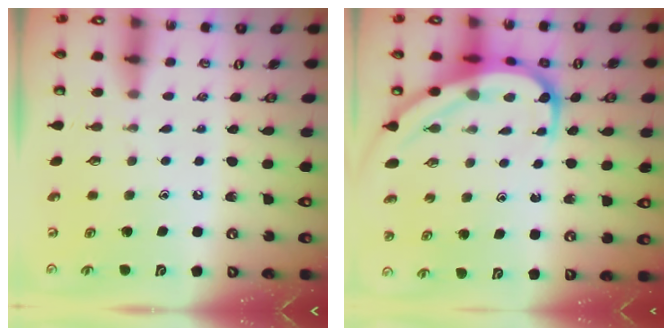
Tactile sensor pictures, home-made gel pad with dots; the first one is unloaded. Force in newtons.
{"total": 11.3, "press": 11.3, "slide": 1.1}